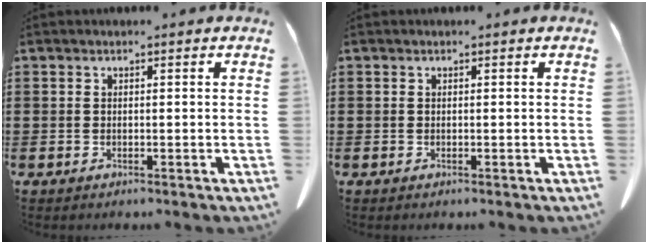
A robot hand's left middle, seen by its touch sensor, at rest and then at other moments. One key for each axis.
{"total": 0.0}